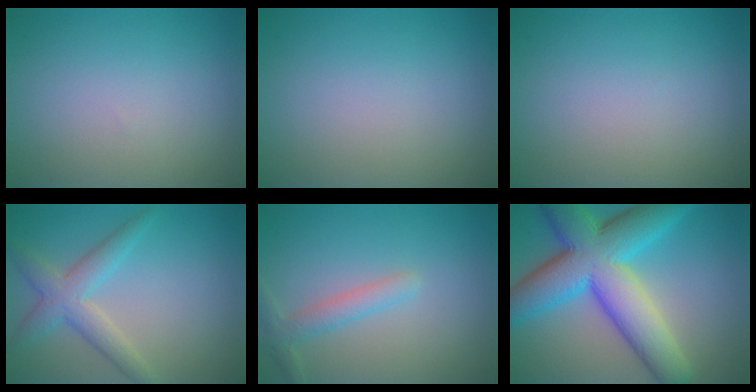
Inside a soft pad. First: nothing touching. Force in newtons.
{"total": 0.0}
{"total": 0.0}
{"total": 3.7, "press": 3.7, "slide": 0.1}
{"total": 2.1, "press": 2.1, "slide": 0.1}
{"total": 12.3, "press": 12.3, "slide": 0.4}